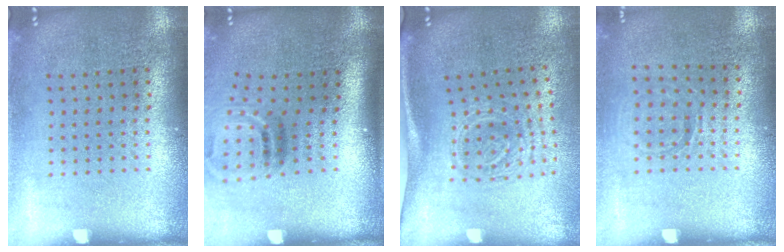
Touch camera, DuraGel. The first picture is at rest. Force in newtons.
{"total": 2.0, "press": 1.3, "slide": 1.6}
{"total": 1.8, "press": 1.3, "slide": 1.3}
{"total": 0.8, "press": 0.8, "slide": 0.0}